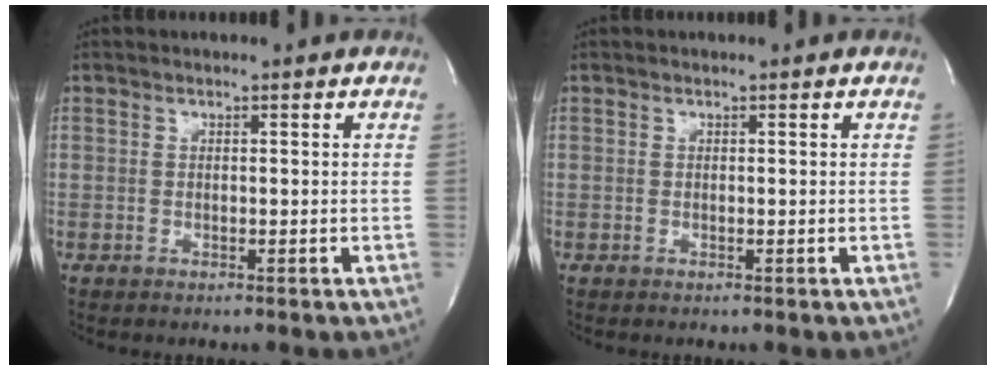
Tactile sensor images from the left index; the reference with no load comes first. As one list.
[{"total": 0.0}]